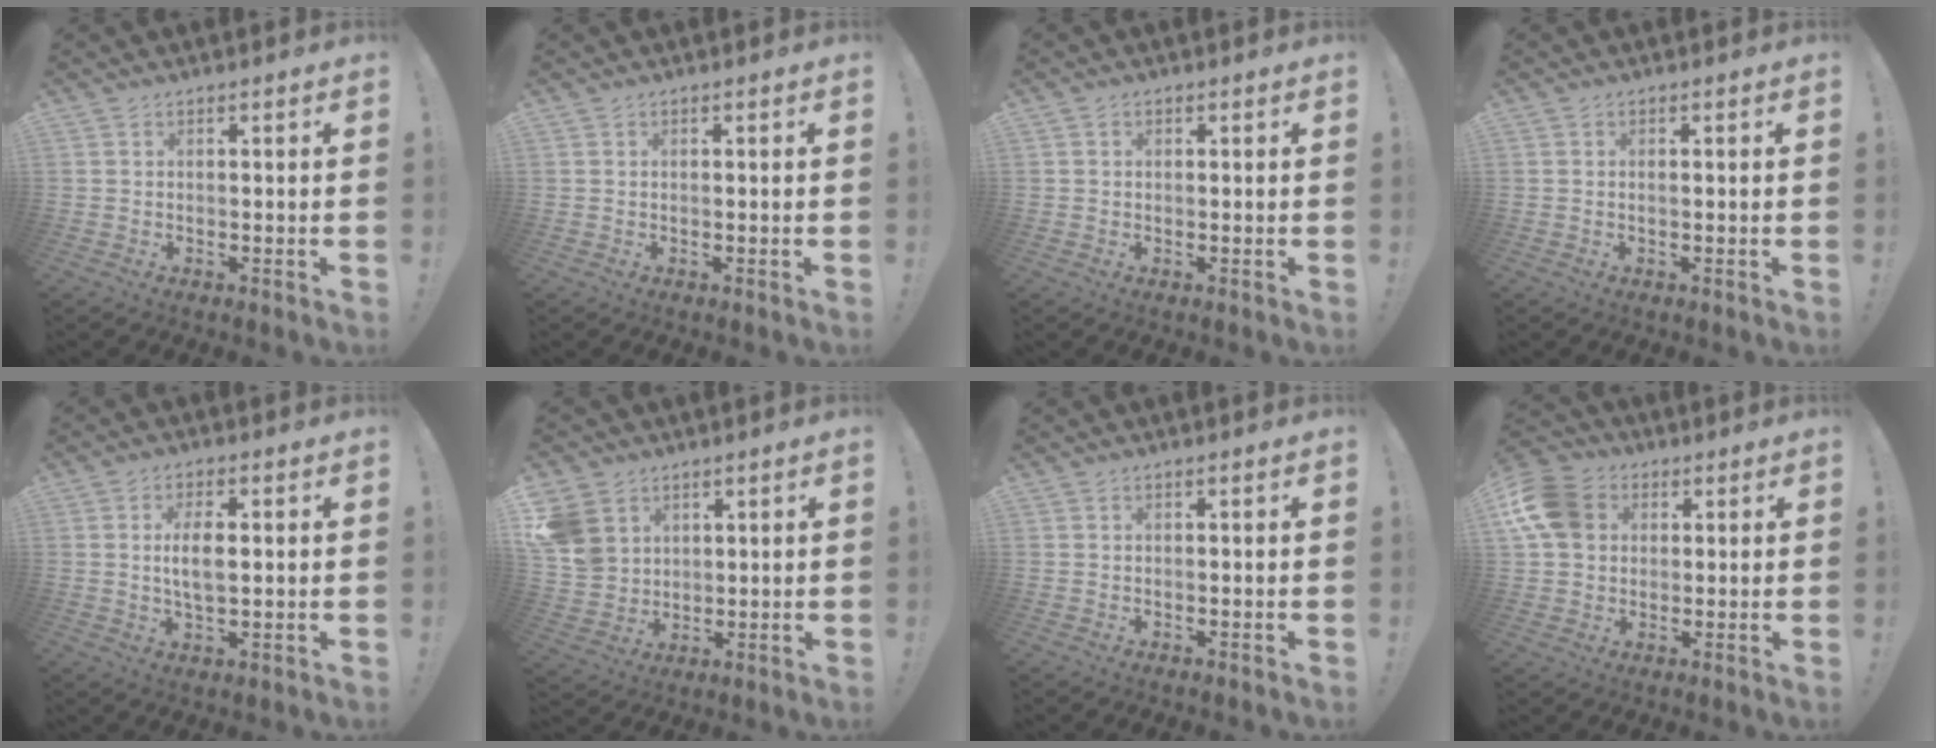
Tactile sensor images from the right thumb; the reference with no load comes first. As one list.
[{"total": 0.0}, {"total": 0.7, "force": [0.1, 0.6, 0.3], "torque": [0.004, -0.001, 0.001]}, {"total": 0.5, "force": [0.0, 0.1, 0.5], "torque": [-0.004, -0.003, -0.001]}, {"total": 6.6, "force": [0.8, 3.1, 5.8], "torque": [-0.102, -0.004, 0.005]}, {"total": 9.9, "force": [4.7, 8.0, 3.5], "torque": [-0.074, -0.021, 0.098]}, {"total": 0.0}, {"total": 12.9, "force": [3.1, 10.3, 7.1], "torque": [-0.126, 0.001, 0.063]}]